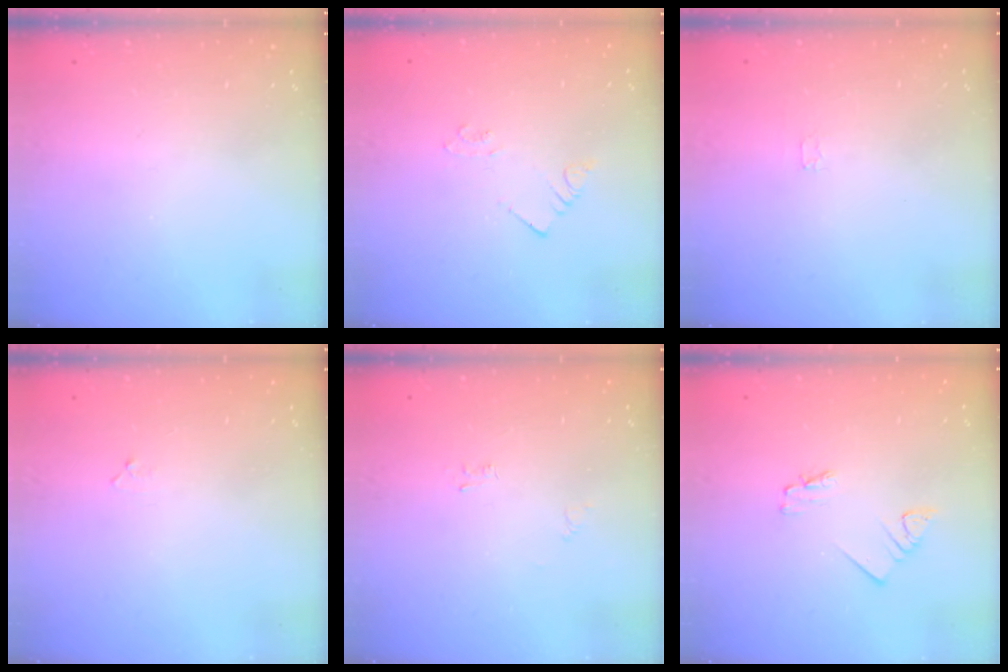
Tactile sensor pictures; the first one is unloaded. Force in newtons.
{"total": 2.3, "press": 2.3, "slide": 0.1}
{"total": 2.4, "press": 2.4, "slide": 0.4}
{"total": 3.6, "press": 3.6, "slide": 0.5}
{"total": 2.5, "press": 2.5, "slide": 0.3}
{"total": 2.1, "press": 2.1, "slide": 0.2}